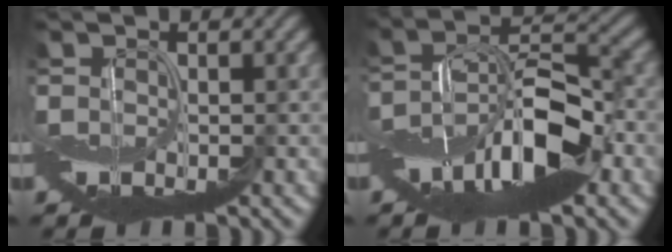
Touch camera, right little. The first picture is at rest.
{"total": 9.4, "force": [-4.6, 3.3, 7.5], "torque": [-0.130, 0.015, -0.088]}